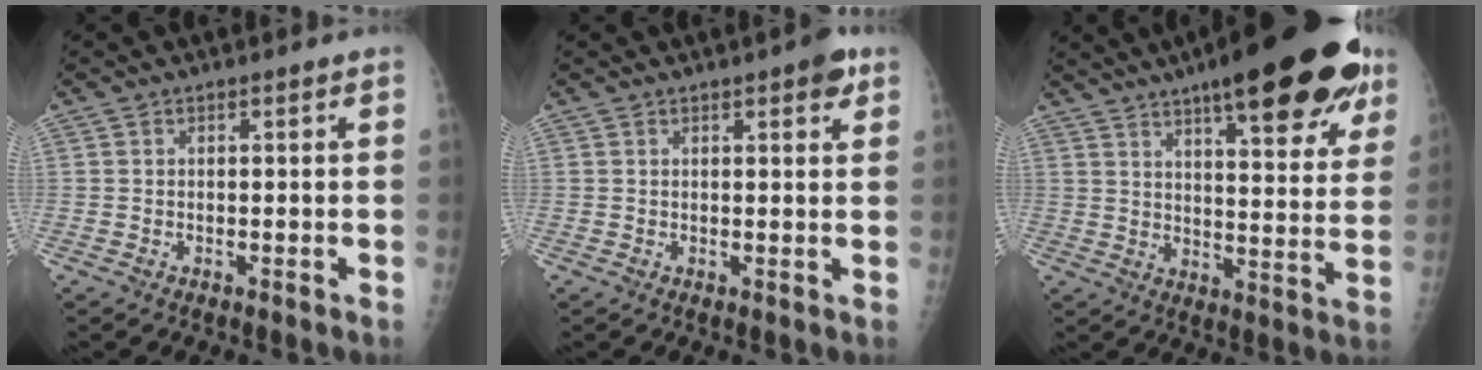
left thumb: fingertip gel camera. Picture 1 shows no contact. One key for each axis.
{"total": 3.4, "fx": 2.0, "fy": 1.0, "fz": 2.5, "tx": -0.024, "ty": -0.006, "tz": 0.020}
{"total": 25.8, "fx": 16.3, "fy": 7.2, "fz": 18.7, "tx": -0.230, "ty": -0.042, "tz": 0.219}